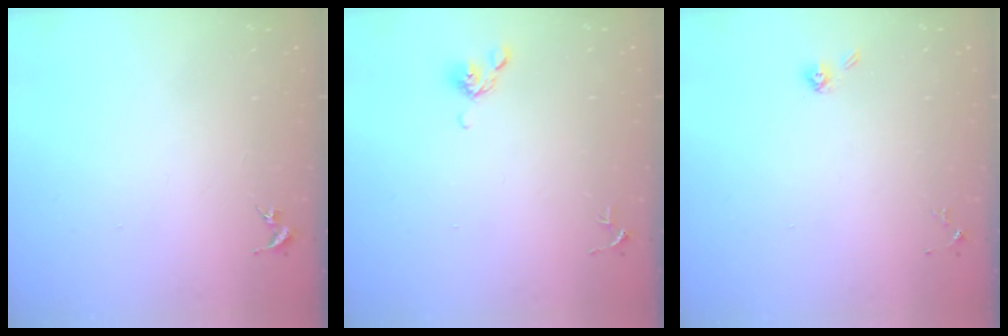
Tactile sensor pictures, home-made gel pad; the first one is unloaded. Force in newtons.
{"total": 5.9, "press": 5.7, "slide": 1.5}
{"total": 4.2, "press": 3.8, "slide": 1.7}